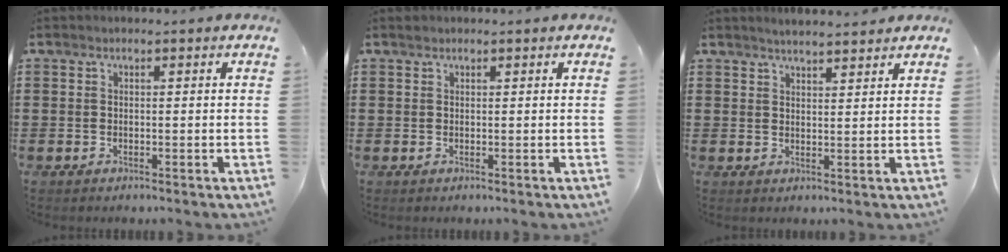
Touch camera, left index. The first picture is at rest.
{"total": 0.5, "force": [0.4, 0.3, 0.1], "torque": [-0.004, 0.002, 0.009]}
{"total": 2.4, "force": [2.3, -0.1, 0.3], "torque": [-0.011, -0.002, 0.044]}